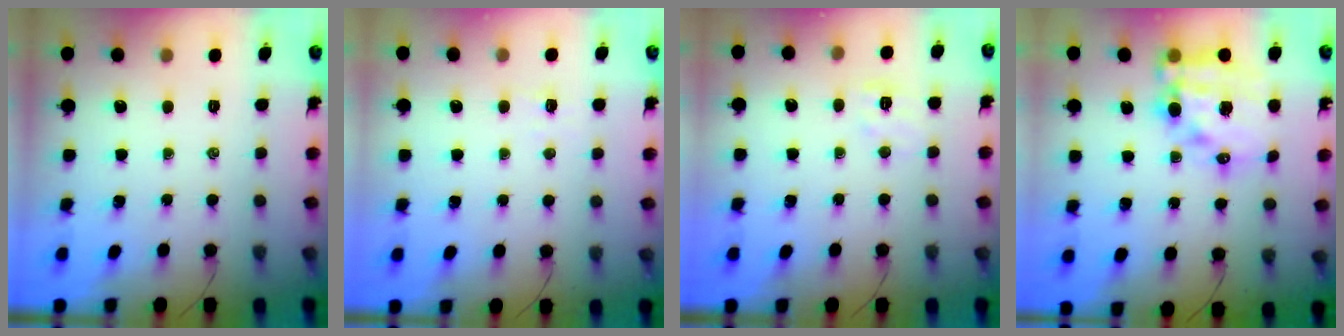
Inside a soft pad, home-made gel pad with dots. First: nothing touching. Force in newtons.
{"total": 1.6, "press": 1.6, "slide": 0.5}
{"total": 5.4, "press": 5.3, "slide": 1.1}
{"total": 14.8, "press": 14.4, "slide": 3.4}